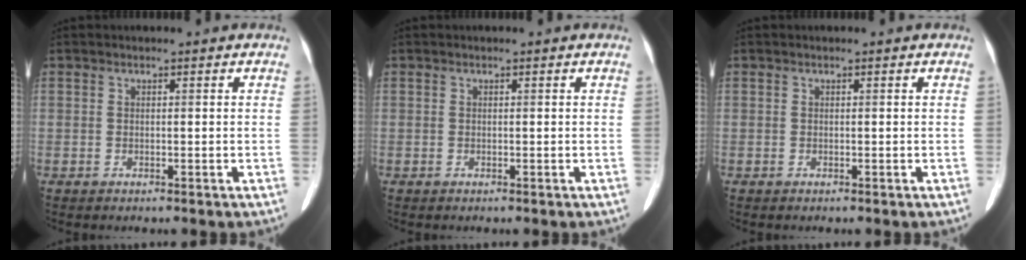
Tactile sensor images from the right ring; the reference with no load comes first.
{"total": 0.0}
{"total": 0.0}